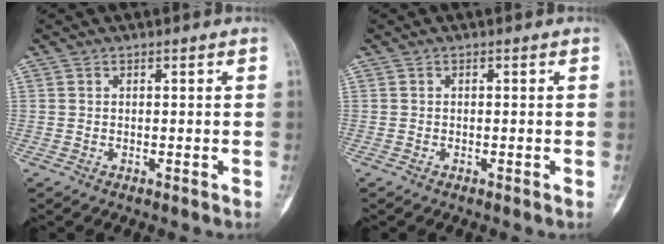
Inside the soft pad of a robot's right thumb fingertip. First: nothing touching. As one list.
[{"total": 0.0}]